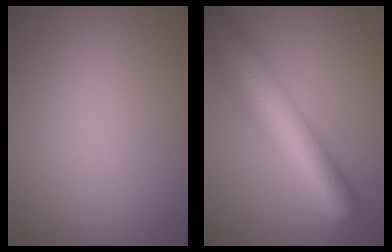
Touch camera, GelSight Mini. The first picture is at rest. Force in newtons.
{"total": 11.8, "press": 11.8, "slide": 0.6}